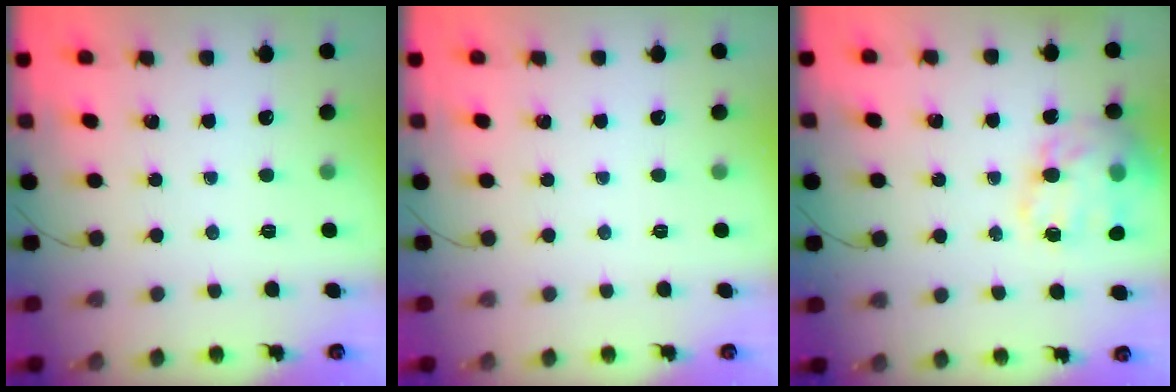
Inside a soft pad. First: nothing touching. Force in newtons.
{"total": 0.0}
{"total": 20.6, "press": 20.3, "slide": 3.5}